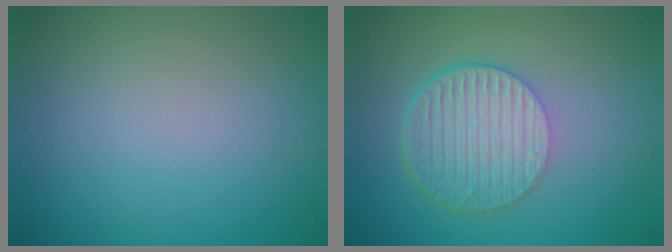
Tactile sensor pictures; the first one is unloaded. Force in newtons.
{"total": 6.1, "press": 4.1, "slide": 4.5}